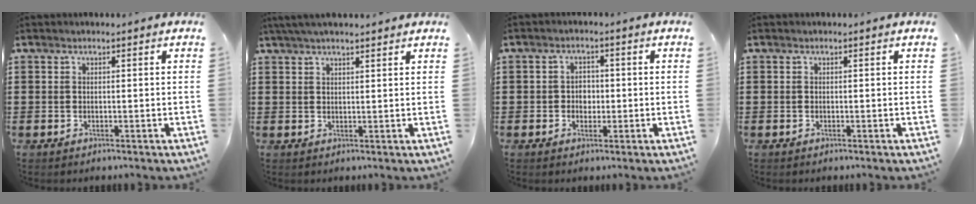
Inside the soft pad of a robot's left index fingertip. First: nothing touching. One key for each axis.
{"total": 2.8, "fx": 2.4, "fy": 0.2, "fz": 1.4, "tx": -0.032, "ty": 0.004, "tz": 0.046}
{"total": 2.3, "fx": -0.4, "fy": 2.0, "fz": 1.0, "tx": -0.026, "ty": 0.007, "tz": -0.011}
{"total": 0.0}